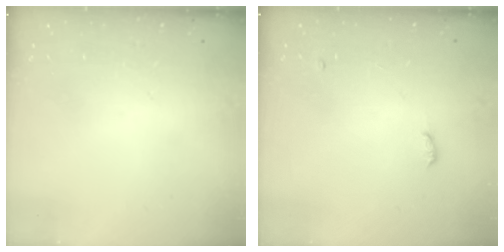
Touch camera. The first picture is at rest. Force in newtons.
{"total": 7.6, "press": 4.2, "slide": 6.4}